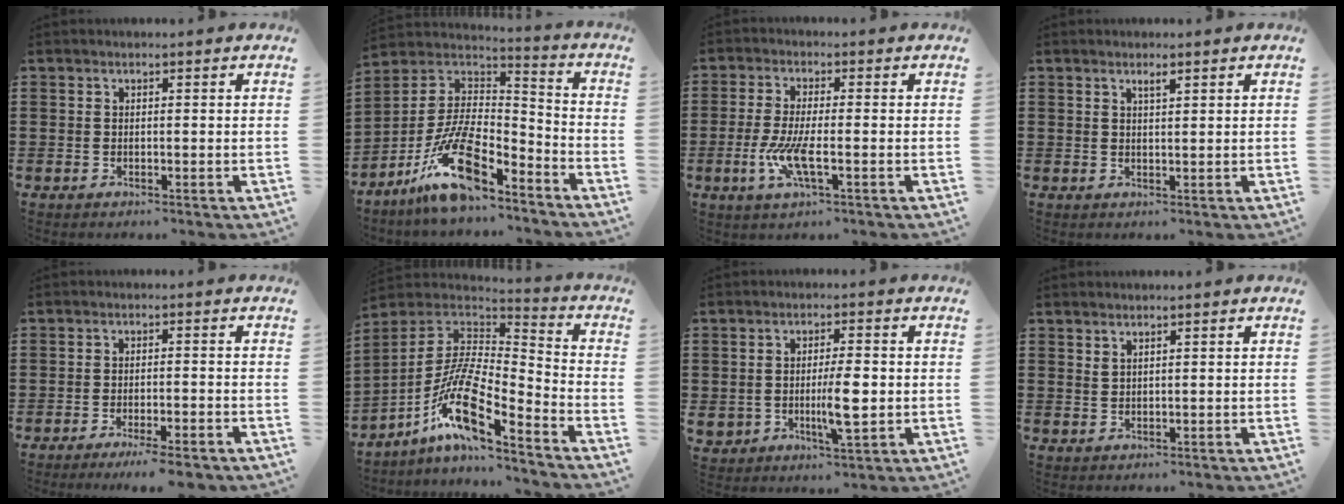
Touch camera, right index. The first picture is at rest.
{"total": 14.4, "force": [-8.8, 5.0, 10.2], "torque": [-0.214, 0.023, -0.163]}
{"total": 6.4, "force": [-1.9, 1.2, 6.0], "torque": [-0.135, -0.019, -0.039]}
{"total": 1.3, "force": [0.8, 0.2, 0.9], "torque": [-0.018, 0.002, 0.013]}
{"total": 3.4, "force": [-2.8, -0.2, 1.9], "torque": [-0.031, -0.004, -0.052]}
{"total": 13.1, "force": [-7.5, 2.7, 10.3], "torque": [-0.227, -0.010, -0.155]}
{"total": 6.4, "force": [-0.7, 2.1, 6.0], "torque": [-0.117, -0.002, -0.014]}
{"total": 1.2, "force": [1.1, 0.3, 0.5], "torque": [-0.013, 0.001, 0.020]}